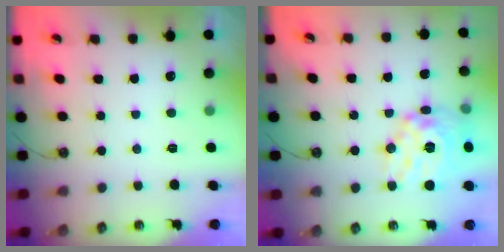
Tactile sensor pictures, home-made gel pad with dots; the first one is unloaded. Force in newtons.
{"total": 18.5, "press": 18.5, "slide": 1.6}